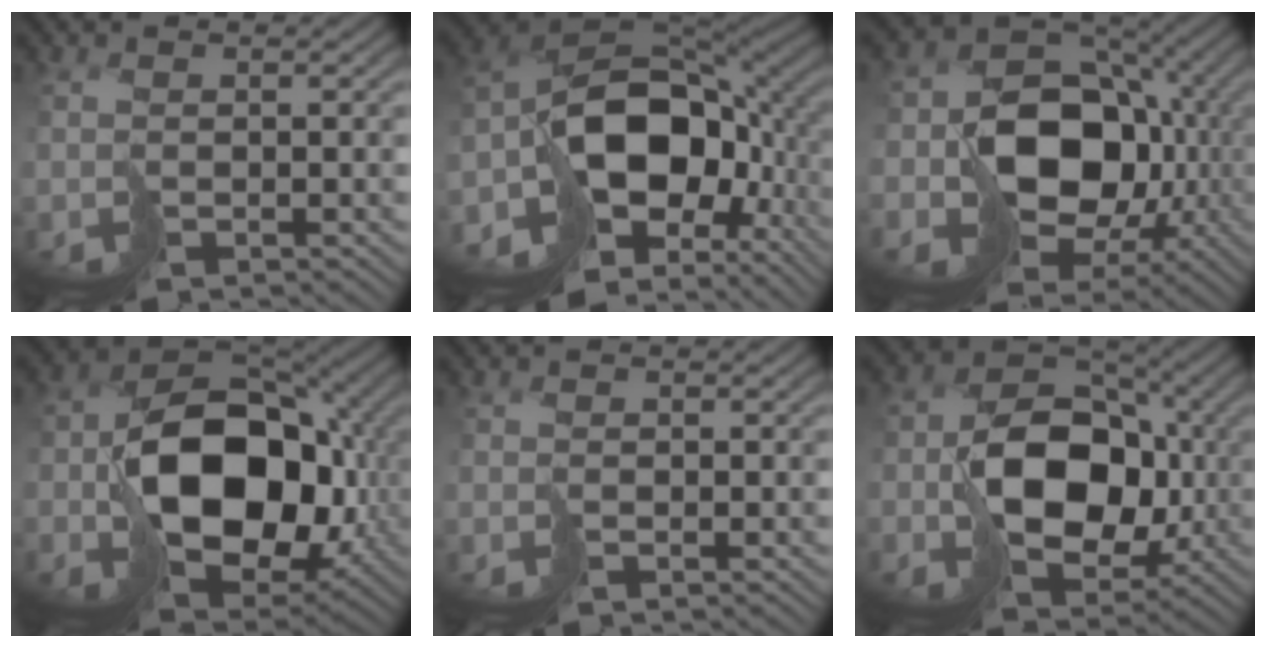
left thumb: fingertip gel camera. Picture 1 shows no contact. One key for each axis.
{"total": 17.7, "fx": -6.6, "fy": 11.4, "fz": 11.9, "tx": -0.234, "ty": -0.026, "tz": -0.112}
{"total": 17.7, "fx": -2.4, "fy": 13.6, "fz": 11.0, "tx": -0.220, "ty": -0.045, "tz": -0.022}
{"total": 17.7, "fx": -2.7, "fy": 11.8, "fz": 12.9, "tx": -0.233, "ty": -0.023, "tz": -0.042}
{"total": 0.0}
{"total": 13.6, "fx": -2.0, "fy": 9.6, "fz": 9.4, "tx": -0.174, "ty": -0.013, "tz": -0.037}